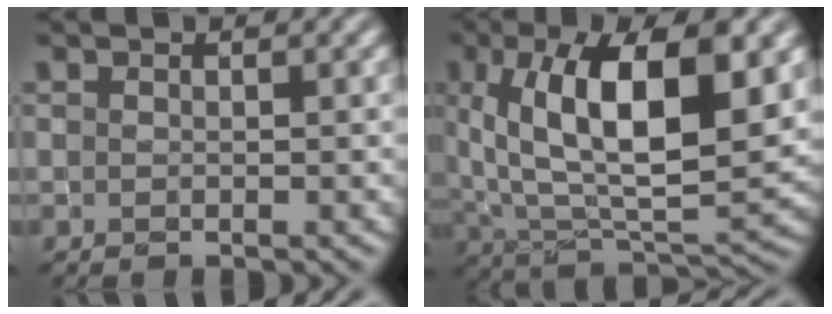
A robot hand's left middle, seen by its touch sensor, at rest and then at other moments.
{"total": 12.5, "force": [4.0, 5.2, 10.6], "torque": [-0.178, 0.003, 0.073]}